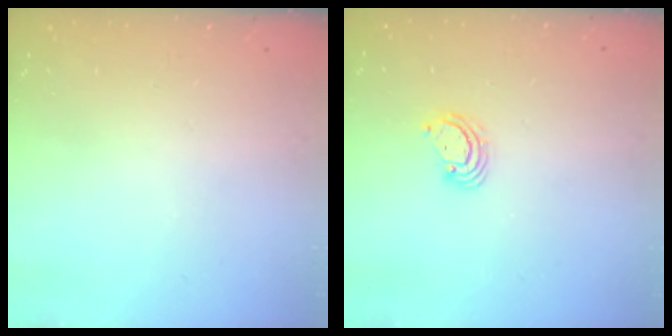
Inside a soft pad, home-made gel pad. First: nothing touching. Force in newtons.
{"total": 2.8, "press": 2.8, "slide": 0.3}